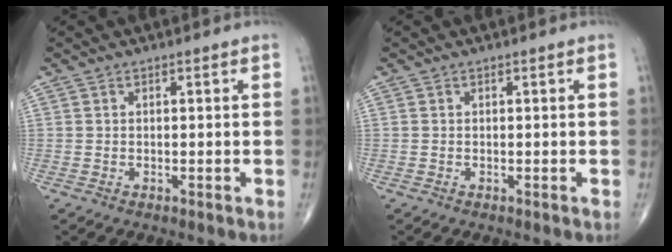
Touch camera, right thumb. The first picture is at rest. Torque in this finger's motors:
{"motor_torque": [-0.05, 0.18, 0.22, 0.13, -0.05]}